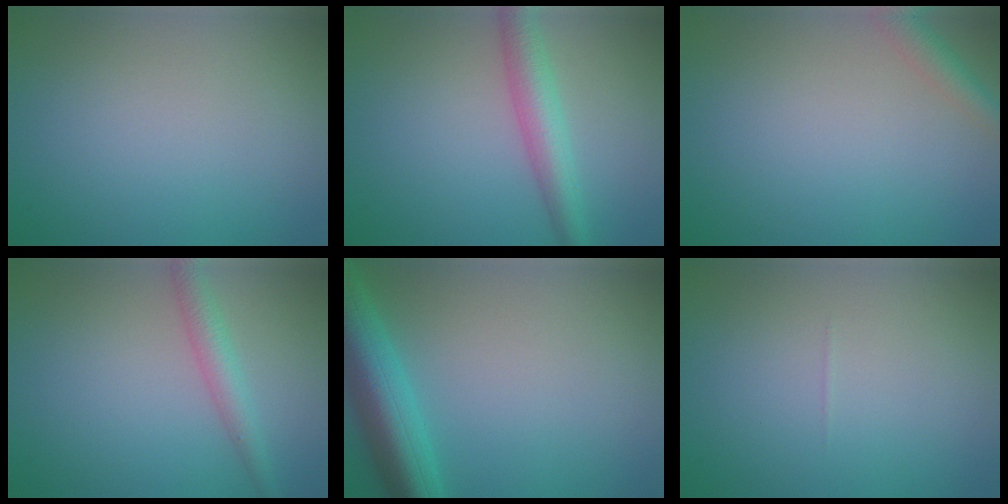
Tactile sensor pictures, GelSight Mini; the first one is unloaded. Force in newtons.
{"total": 3.9, "press": 3.9, "slide": 0.2}
{"total": 2.3, "press": 2.3, "slide": 0.1}
{"total": 2.6, "press": 2.6, "slide": 0.1}
{"total": 7.0, "press": 6.9, "slide": 0.4}
{"total": 0.0}